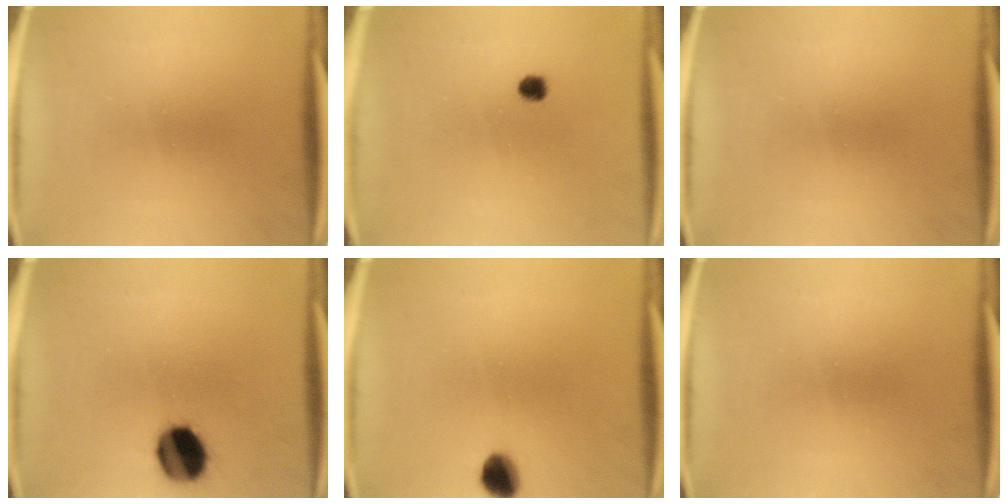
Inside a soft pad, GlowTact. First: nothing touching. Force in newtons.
{"total": 2.0}
{"total": 0.0}
{"total": 11.5}
{"total": 4.7}
{"total": 0.0}